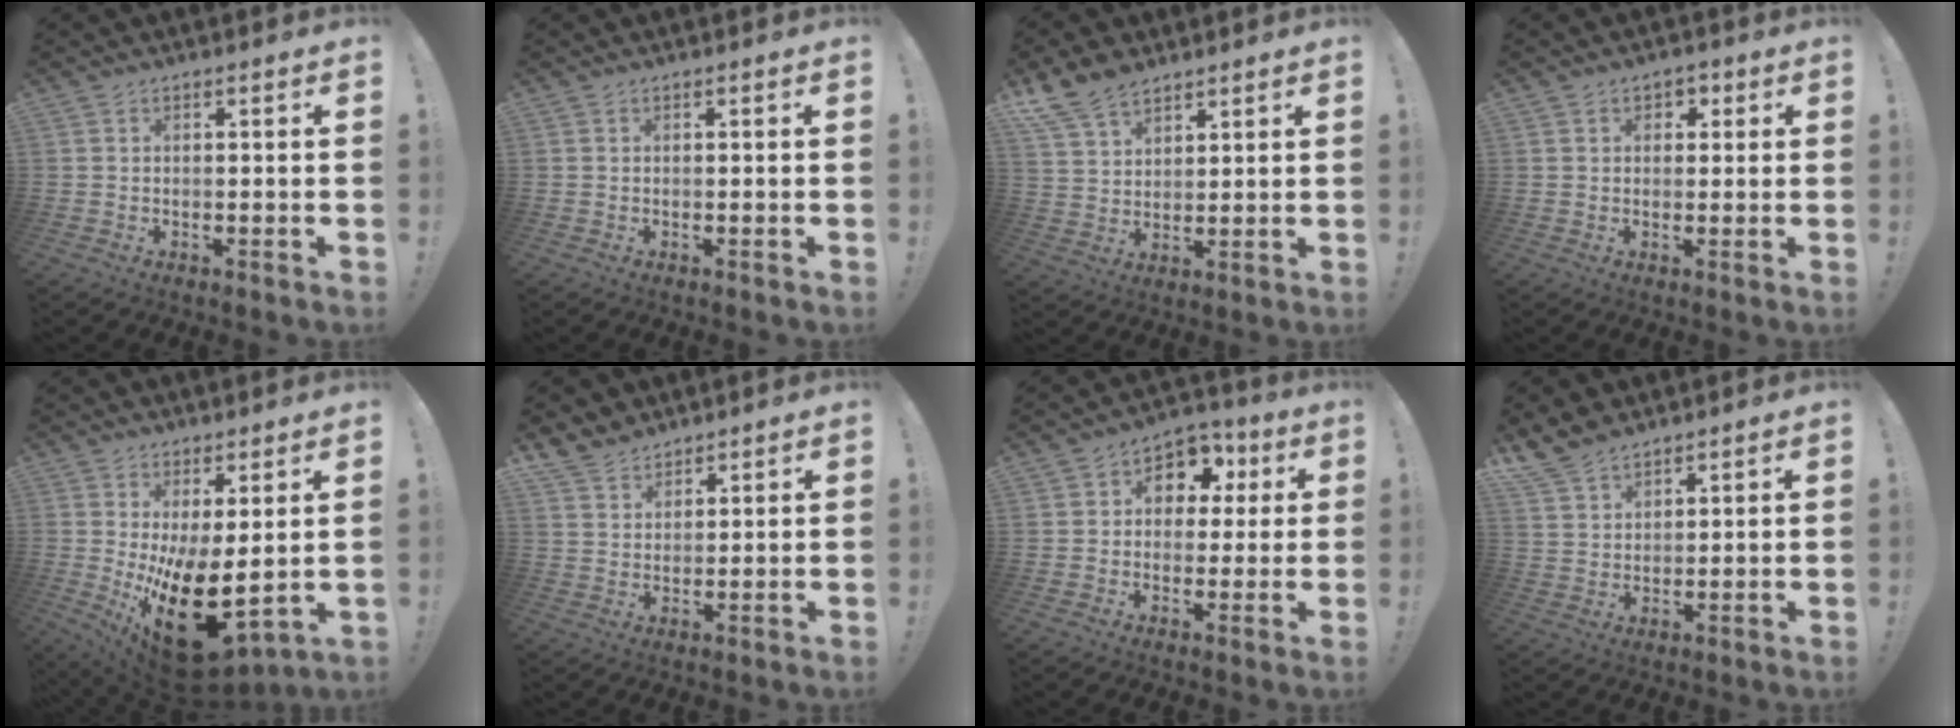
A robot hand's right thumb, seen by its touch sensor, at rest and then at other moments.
{"total": 0.0}
{"total": 10.3, "force": [7.9, 5.3, 4.0], "torque": [-0.079, -0.041, 0.158]}
{"total": 2.2, "force": [0.3, 1.7, 1.4], "torque": [-0.020, 0.005, 0.003]}
{"total": 18.1, "force": [-2.5, 8.4, 15.8], "torque": [-0.227, -0.013, -0.016]}
{"total": 6.3, "force": [5.3, 3.2, 1.0], "torque": [-0.027, -0.036, 0.105]}
{"total": 8.5, "force": [1.7, 7.2, 4.2], "torque": [-0.050, 0.003, 0.034]}
{"total": 7.3, "force": [6.1, 3.3, 2.1], "torque": [-0.046, -0.038, 0.122]}